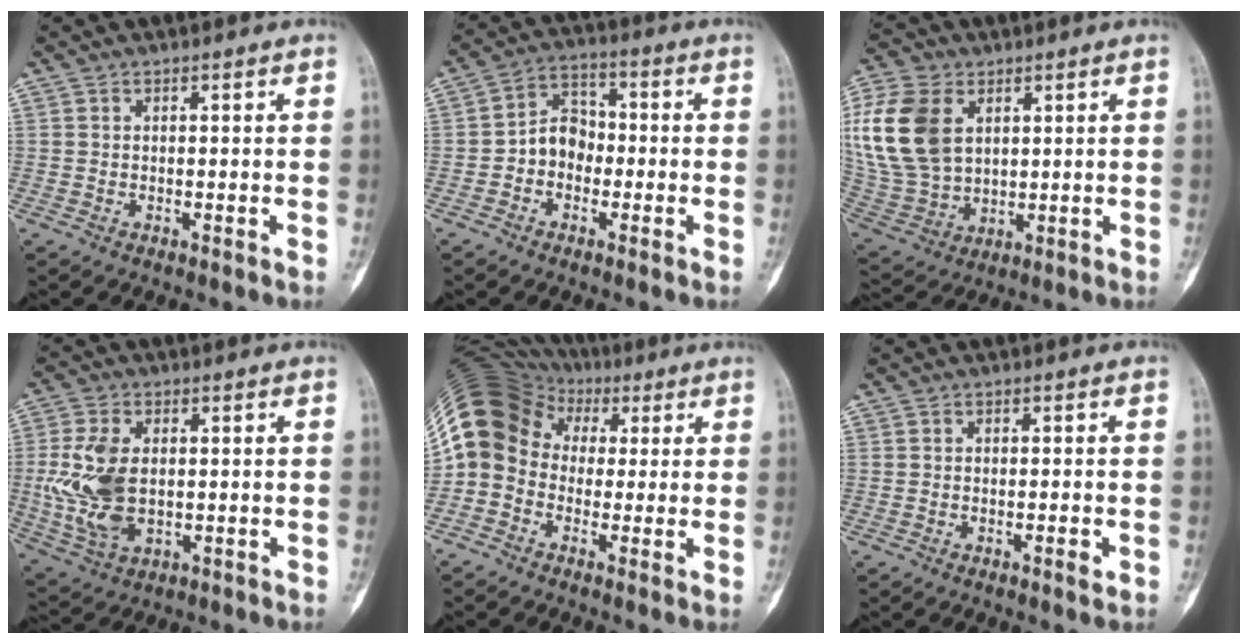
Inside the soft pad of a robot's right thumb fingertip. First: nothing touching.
{"total": 7.0, "force": [-1.5, 5.6, 3.8], "torque": [-0.038, 0.031, -0.042]}
{"total": 19.6, "force": [5.2, 13.5, 13.2], "torque": [-0.292, -0.012, 0.110]}
{"total": 12.2, "force": [0.1, 7.4, 9.7], "torque": [-0.207, -0.004, 0.014]}
{"total": 14.1, "force": [1.4, 12.1, 7.0], "torque": [-0.127, 0.061, 0.018]}
{"total": 2.0, "force": [-0.8, 0.5, 1.7], "torque": [-0.030, 0.000, -0.011]}